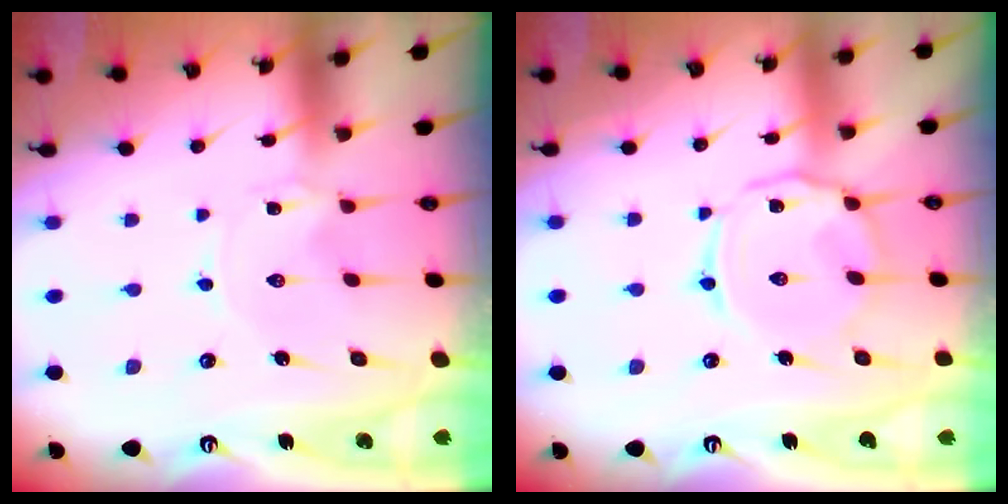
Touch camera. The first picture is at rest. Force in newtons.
{"total": 7.6, "press": 7.6, "slide": 0.6}